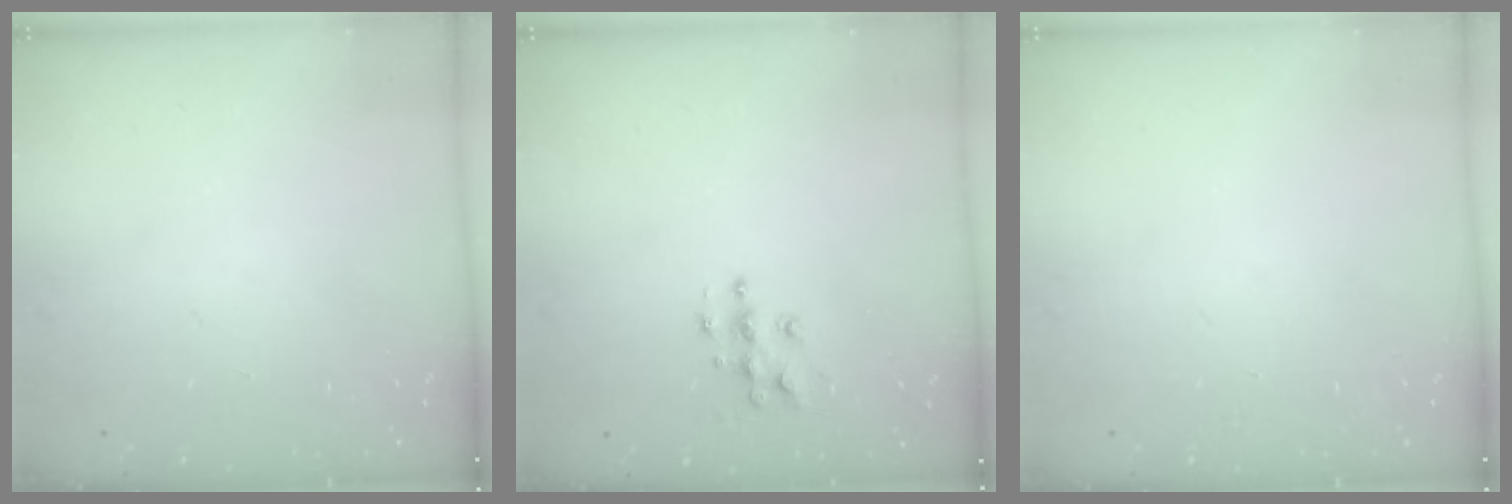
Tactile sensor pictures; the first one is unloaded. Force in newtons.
{"total": 5.9, "press": 5.9, "slide": 0.2}
{"total": 0.6, "press": 0.0, "slide": 0.6}